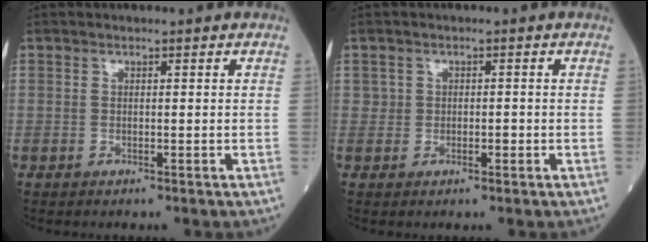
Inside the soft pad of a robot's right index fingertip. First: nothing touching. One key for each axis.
{"total": 1.5, "fx": -0.1, "fy": 1.2, "fz": 0.9, "tx": -0.015, "ty": 0.004, "tz": 0.000}